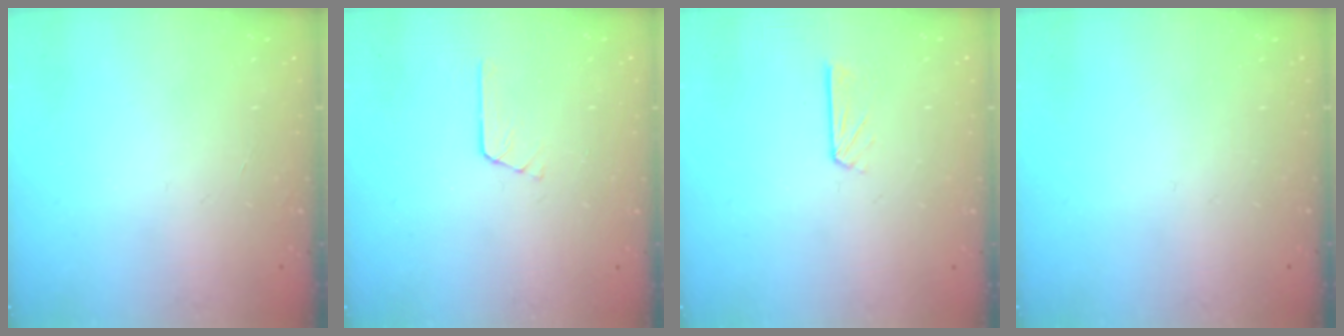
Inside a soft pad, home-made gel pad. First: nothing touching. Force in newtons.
{"total": 2.7, "press": 2.7, "slide": 0.2}
{"total": 3.9, "press": 3.9, "slide": 0.3}
{"total": 0.0}